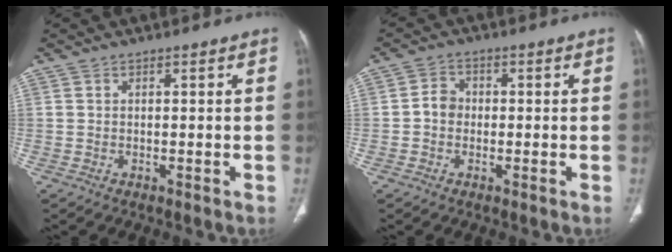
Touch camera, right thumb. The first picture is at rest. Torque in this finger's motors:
{"motor_torque": [0.30, 1.46, 0.68, -0.51, 0.01]}